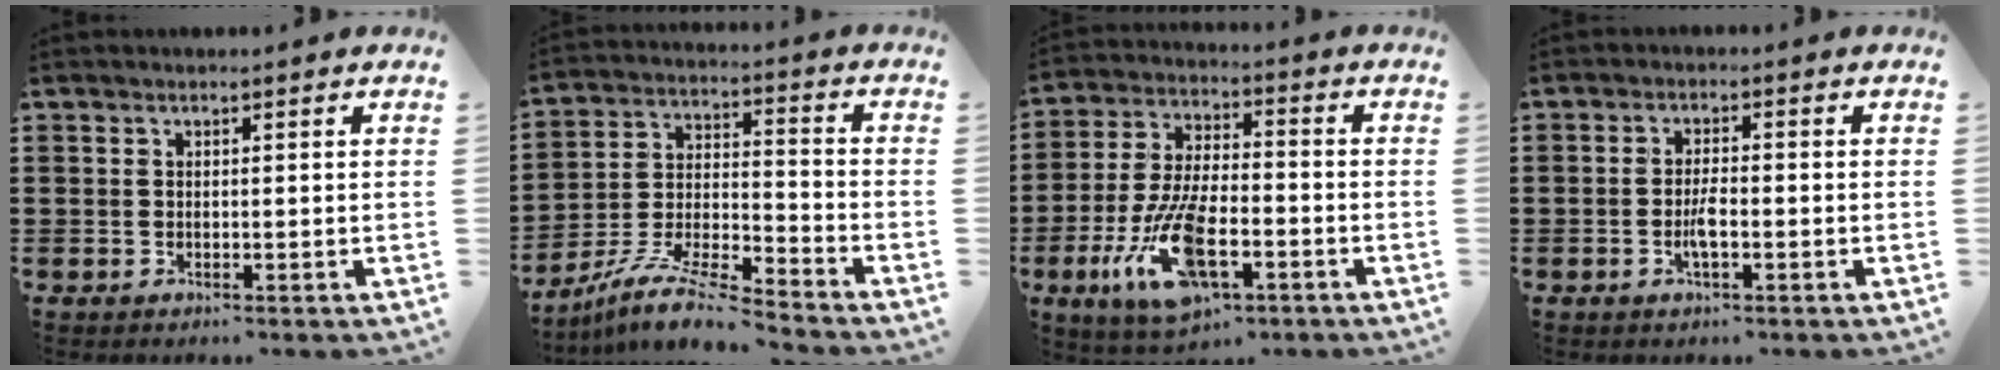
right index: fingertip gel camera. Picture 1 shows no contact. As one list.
[{"total": 9.8, "force": [-9.1, 0.4, 3.7], "torque": [-0.075, 0.010, -0.183]}, {"total": 13.9, "force": [-5.7, 5.7, 11.3], "torque": [-0.249, -0.005, -0.105]}, {"total": 3.0, "force": [-0.9, 0.7, 2.7], "torque": [-0.063, -0.004, -0.022]}]